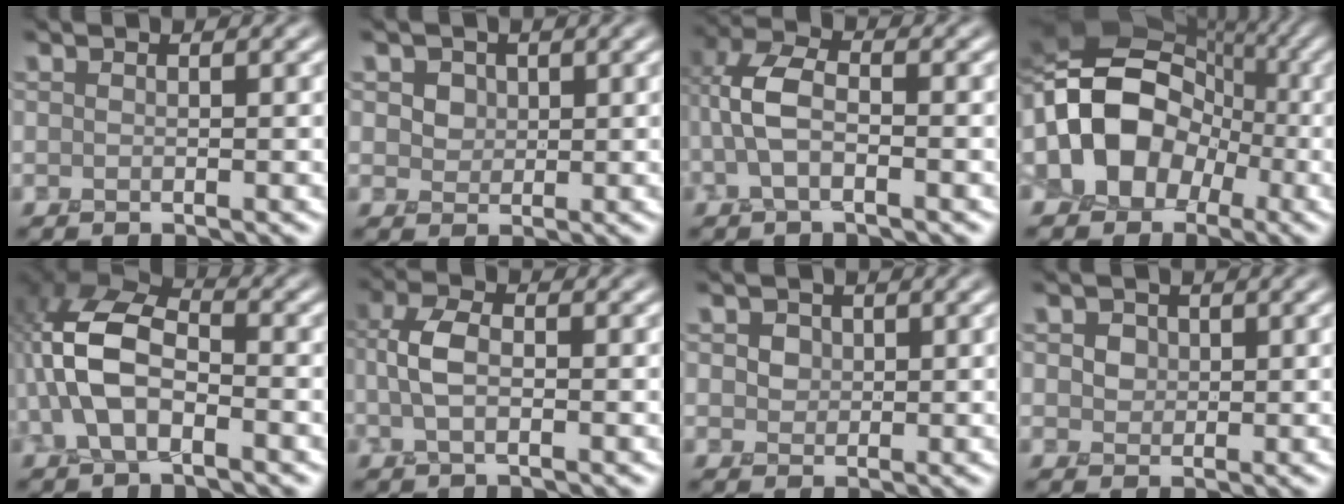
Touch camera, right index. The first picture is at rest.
{"total": 2.9, "force": [1.3, 2.2, 1.4], "torque": [-0.034, 0.009, 0.021]}
{"total": 4.3, "force": [-0.8, 2.1, 3.6], "torque": [-0.085, 0.015, -0.024]}
{"total": 14.9, "force": [-1.8, 11.1, 9.7], "torque": [-0.163, 0.006, -0.057]}
{"total": 7.6, "force": [-1.5, 4.4, 6.0], "torque": [-0.139, 0.016, -0.039]}
{"total": 3.7, "force": [-0.6, 1.8, 3.1], "torque": [-0.071, 0.007, -0.015]}
{"total": 1.9, "force": [0.6, 1.6, 0.8], "torque": [-0.012, 0.009, 0.004]}
{"total": 2.1, "force": [0.7, 1.7, 0.9], "torque": [-0.014, 0.009, 0.005]}